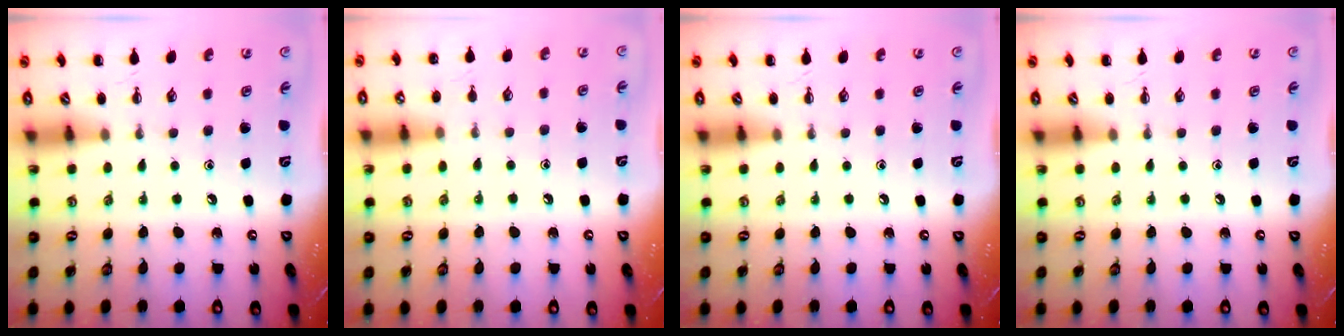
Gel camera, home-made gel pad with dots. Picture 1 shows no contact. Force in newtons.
{"total": 7.8, "press": 7.5, "slide": 2.3}
{"total": 0.0}
{"total": 0.0}